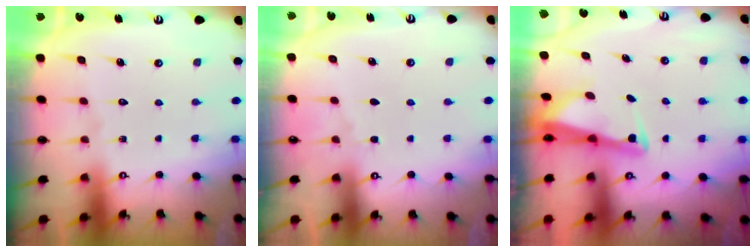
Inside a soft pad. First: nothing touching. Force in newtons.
{"total": 1.2, "press": 1.2, "slide": 0.3}
{"total": 2.4, "press": 2.3, "slide": 0.5}